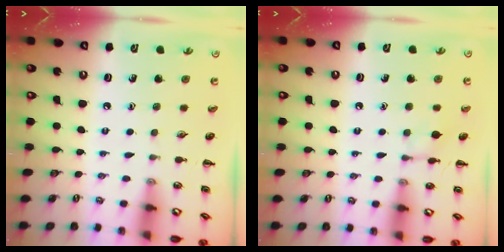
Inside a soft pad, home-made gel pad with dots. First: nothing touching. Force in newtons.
{"total": 5.3, "press": 5.3, "slide": 0.3}